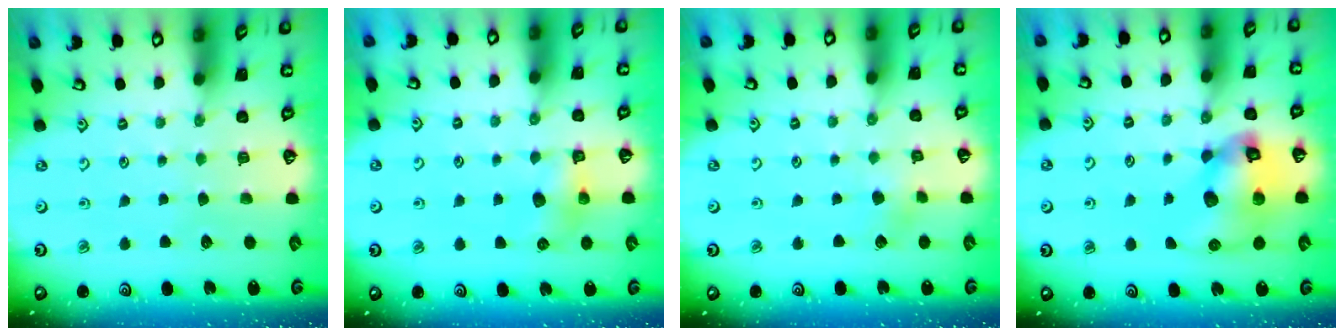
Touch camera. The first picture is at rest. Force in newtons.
{"total": 6.5, "press": 6.5, "slide": 0.7}
{"total": 3.0, "press": 3.0, "slide": 0.3}
{"total": 13.8, "press": 13.6, "slide": 2.1}